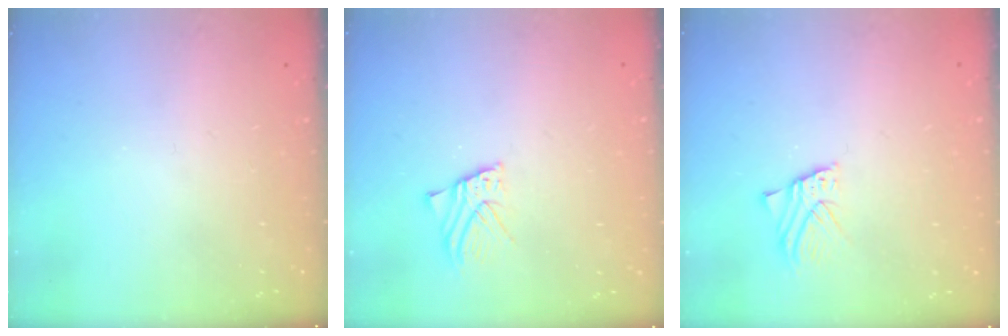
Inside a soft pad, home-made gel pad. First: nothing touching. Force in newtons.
{"total": 3.1, "press": 3.1, "slide": 0.1}
{"total": 2.2, "press": 2.2, "slide": 0.0}